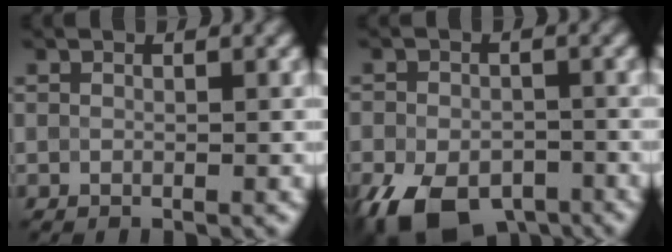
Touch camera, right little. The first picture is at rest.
{"total": 8.9, "force": [-5.8, 4.7, 4.9], "torque": [-0.098, -0.032, -0.078]}